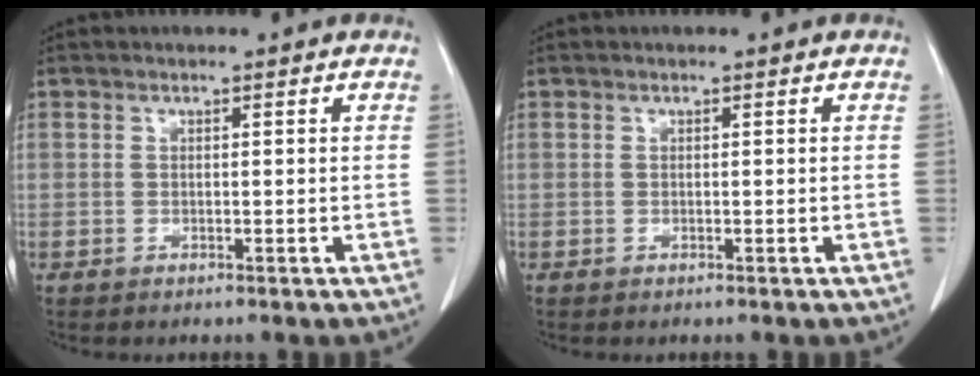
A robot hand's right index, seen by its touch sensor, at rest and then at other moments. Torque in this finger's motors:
{"motor_torque": [-0.01, 0.01, -0.01, 0.00]}